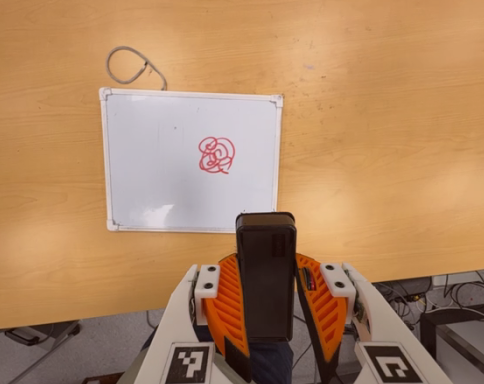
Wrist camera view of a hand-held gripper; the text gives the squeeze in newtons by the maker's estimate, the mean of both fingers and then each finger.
{"total": 8.0, "left": 7.0, "right": 8.9}